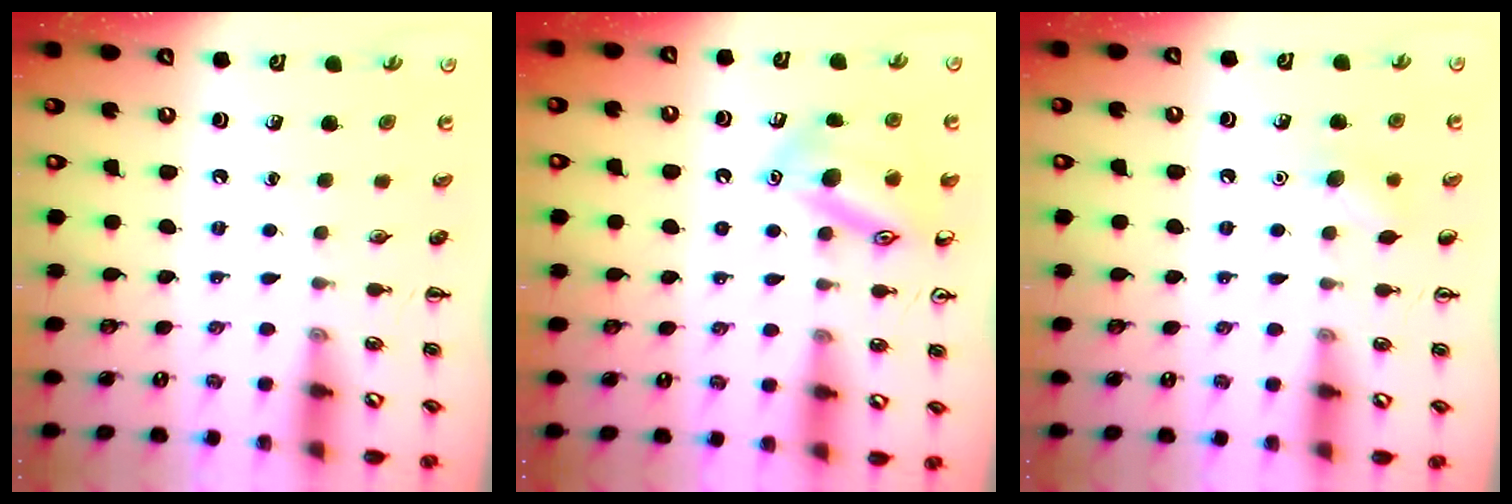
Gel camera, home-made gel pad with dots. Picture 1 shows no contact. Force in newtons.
{"total": 15.5, "press": 15.4, "slide": 1.4}
{"total": 6.1, "press": 5.9, "slide": 1.7}